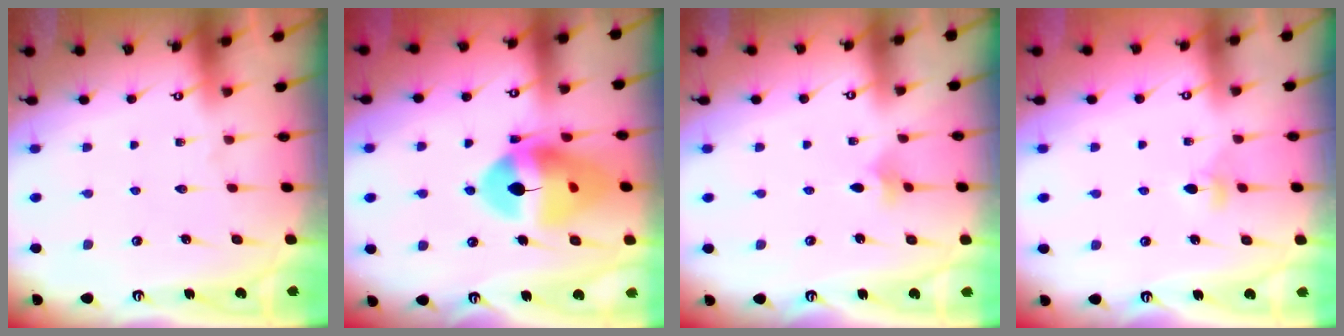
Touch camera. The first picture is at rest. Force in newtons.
{"total": 16.1, "press": 16.0, "slide": 1.7}
{"total": 2.4, "press": 2.3, "slide": 0.5}
{"total": 3.1, "press": 3.0, "slide": 0.8}